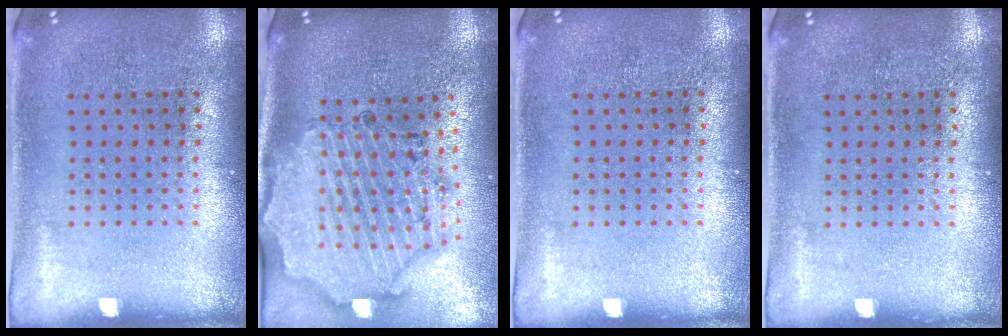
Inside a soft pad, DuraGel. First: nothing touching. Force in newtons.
{"total": 2.4, "press": 2.3, "slide": 0.7}
{"total": 0.0}
{"total": 0.0}